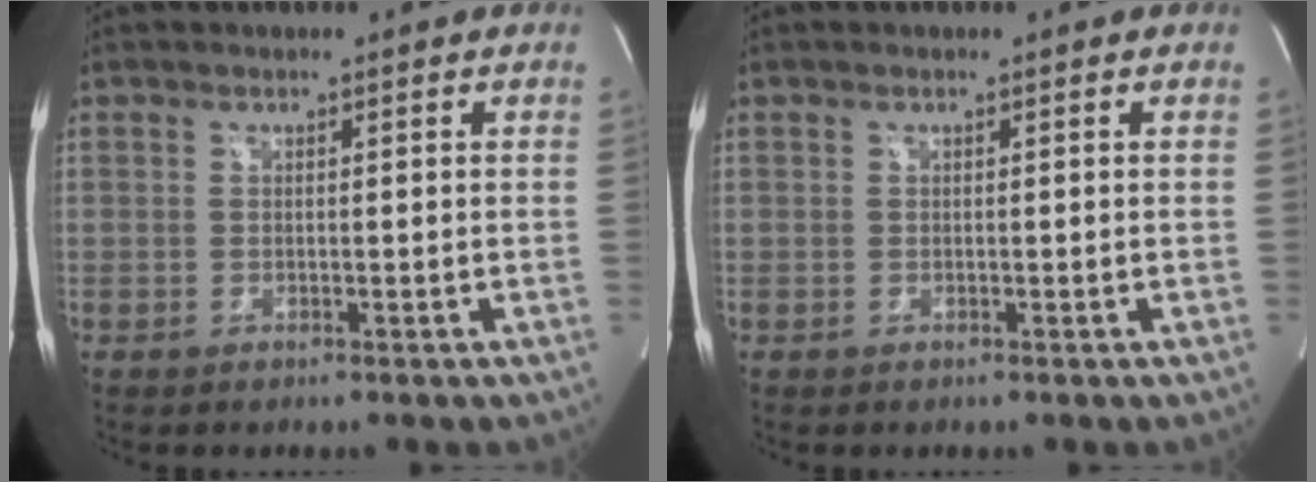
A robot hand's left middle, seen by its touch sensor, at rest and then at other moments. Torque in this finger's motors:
{"motor_torque": [0.14, 0.07, -0.04, 0.01]}